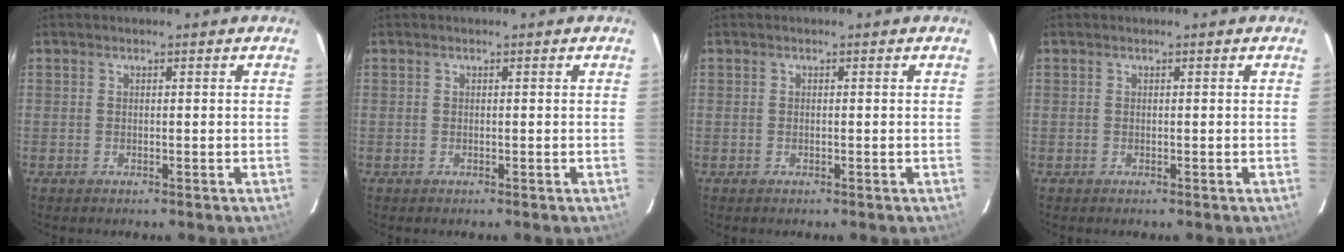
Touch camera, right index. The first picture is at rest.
{"total": 0.0}
{"total": 0.0}
{"total": 0.0}